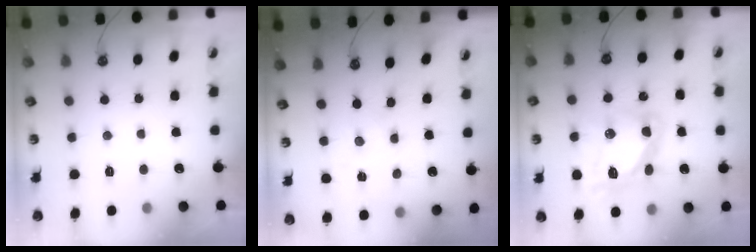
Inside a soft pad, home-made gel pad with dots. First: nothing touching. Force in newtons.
{"total": 0.0}
{"total": 14.3, "press": 14.2, "slide": 1.7}